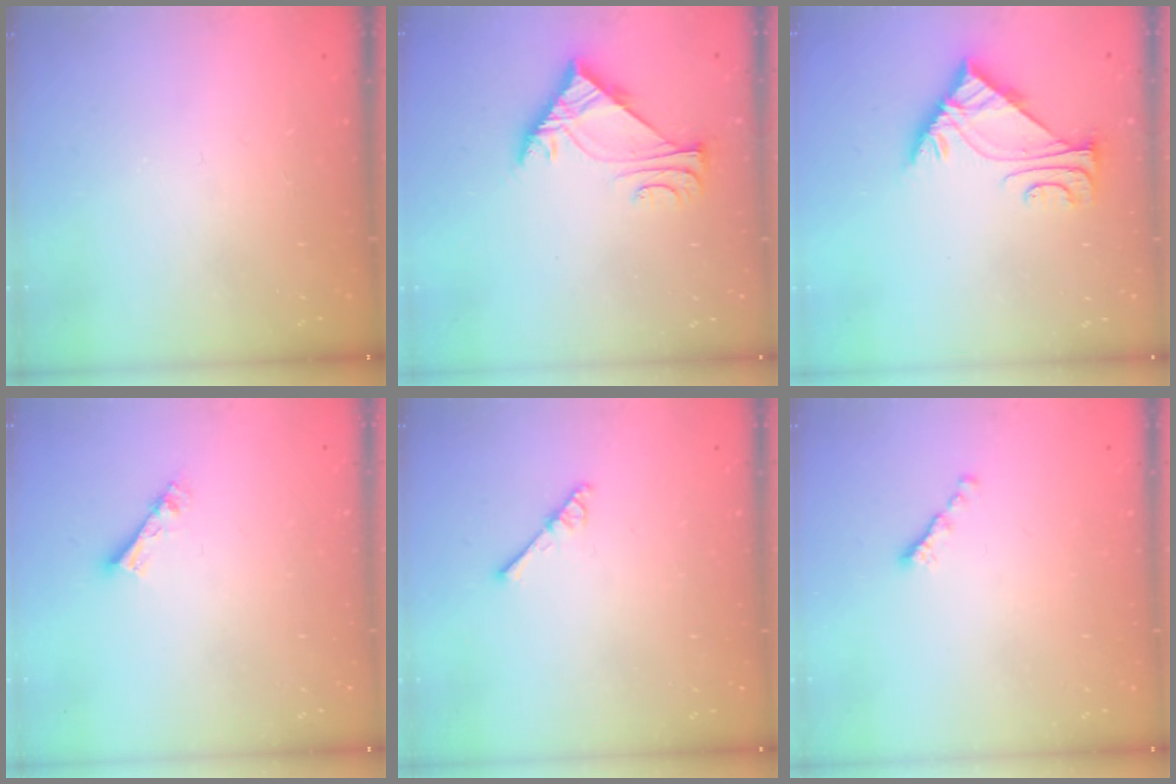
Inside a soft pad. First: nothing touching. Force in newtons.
{"total": 6.5, "press": 6.4, "slide": 1.2}
{"total": 5.7, "press": 5.7, "slide": 0.6}
{"total": 4.4, "press": 4.4, "slide": 0.2}
{"total": 2.6, "press": 2.6, "slide": 0.3}
{"total": 0.0}